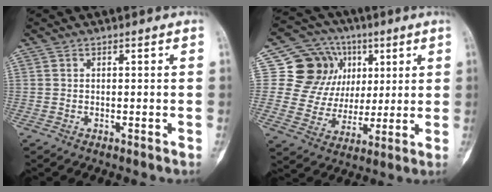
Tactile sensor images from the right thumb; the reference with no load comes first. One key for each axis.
{"total": 14.9, "fx": 4.9, "fy": 13.3, "fz": 4.6, "tx": -0.030, "ty": 0.006, "tz": 0.091}